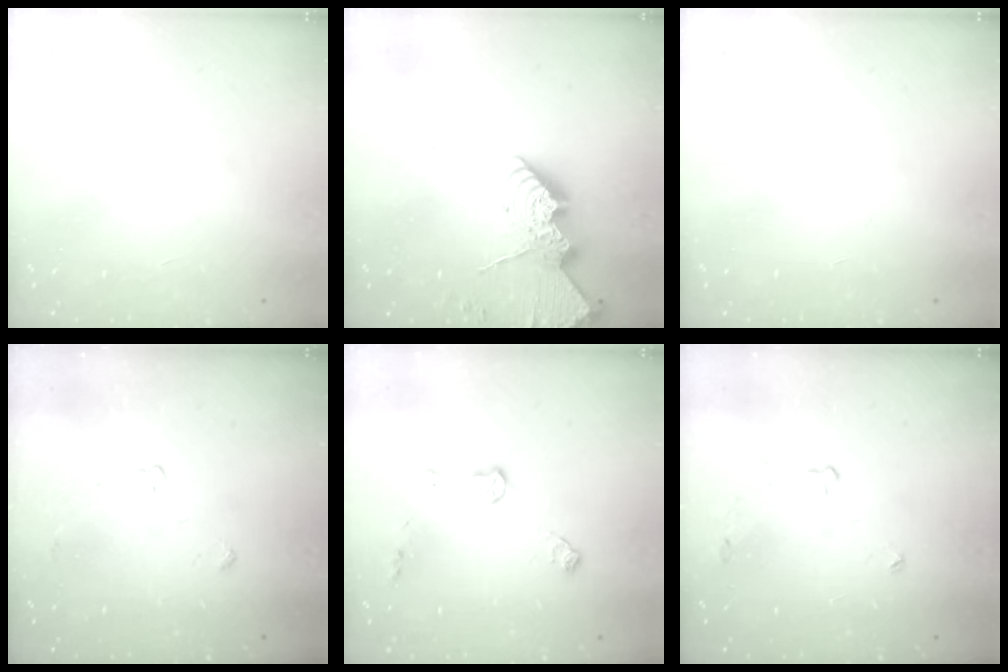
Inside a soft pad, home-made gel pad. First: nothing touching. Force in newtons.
{"total": 14.5, "press": 14.4, "slide": 1.4}
{"total": 0.0}
{"total": 3.4, "press": 3.4, "slide": 0.6}
{"total": 7.0, "press": 7.0, "slide": 0.4}
{"total": 3.7, "press": 3.7, "slide": 0.5}